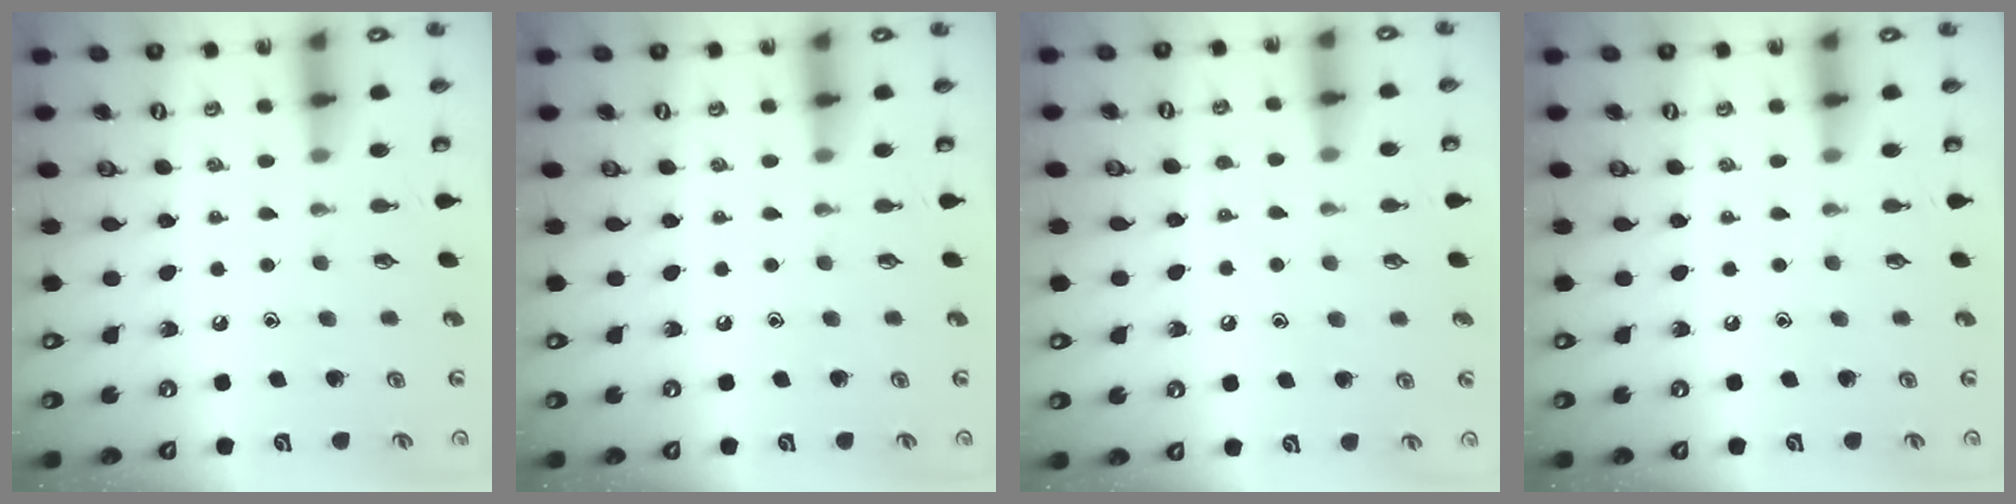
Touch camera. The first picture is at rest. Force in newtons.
{"total": 0.0}
{"total": 5.0, "press": 5.0, "slide": 0.5}
{"total": 0.0}